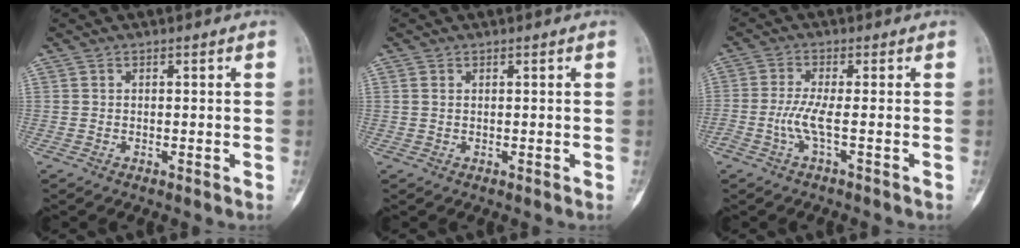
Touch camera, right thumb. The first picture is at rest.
{"total": 0.7, "force": [0.2, 0.5, 0.5], "torque": [-0.010, 0.002, 0.005]}
{"total": 4.0, "force": [-1.3, 0.3, 3.8], "torque": [-0.096, 0.002, -0.030]}